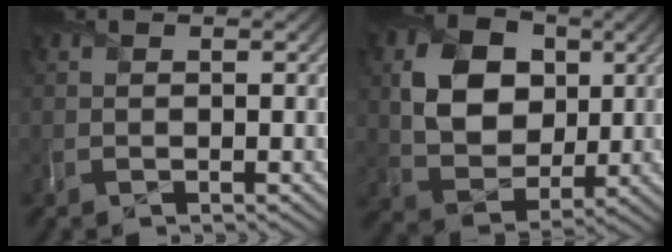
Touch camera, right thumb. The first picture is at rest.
{"total": 9.9, "force": [2.3, 7.5, 6.0], "torque": [-0.134, 0.002, 0.035]}